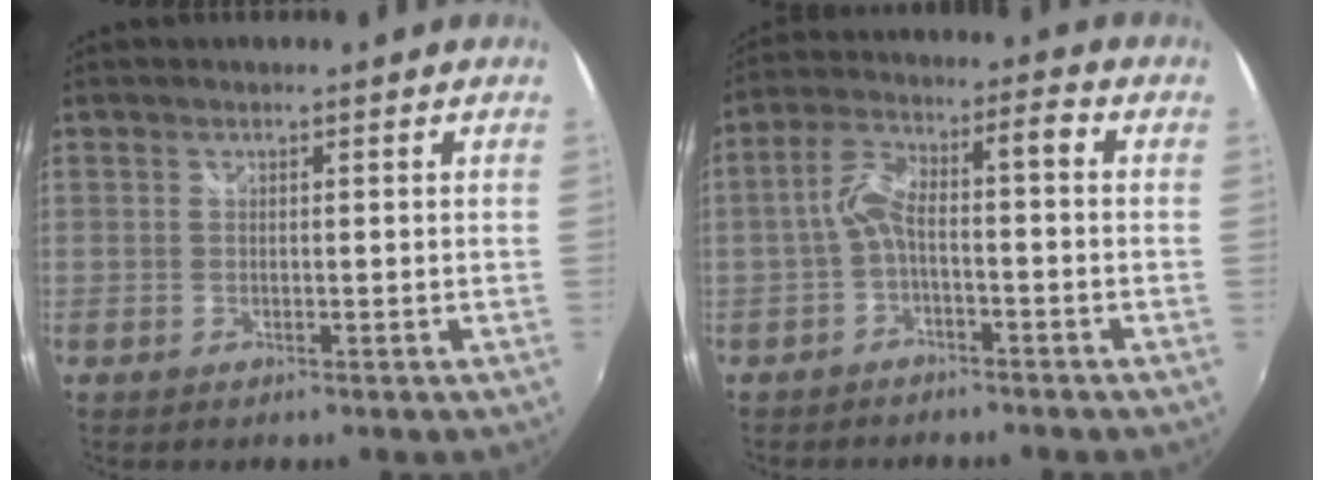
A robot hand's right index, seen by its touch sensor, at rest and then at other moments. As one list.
[{"total": 7.0, "force": [-2.5, 2.0, 6.3], "torque": [-0.137, 0.018, -0.045]}]